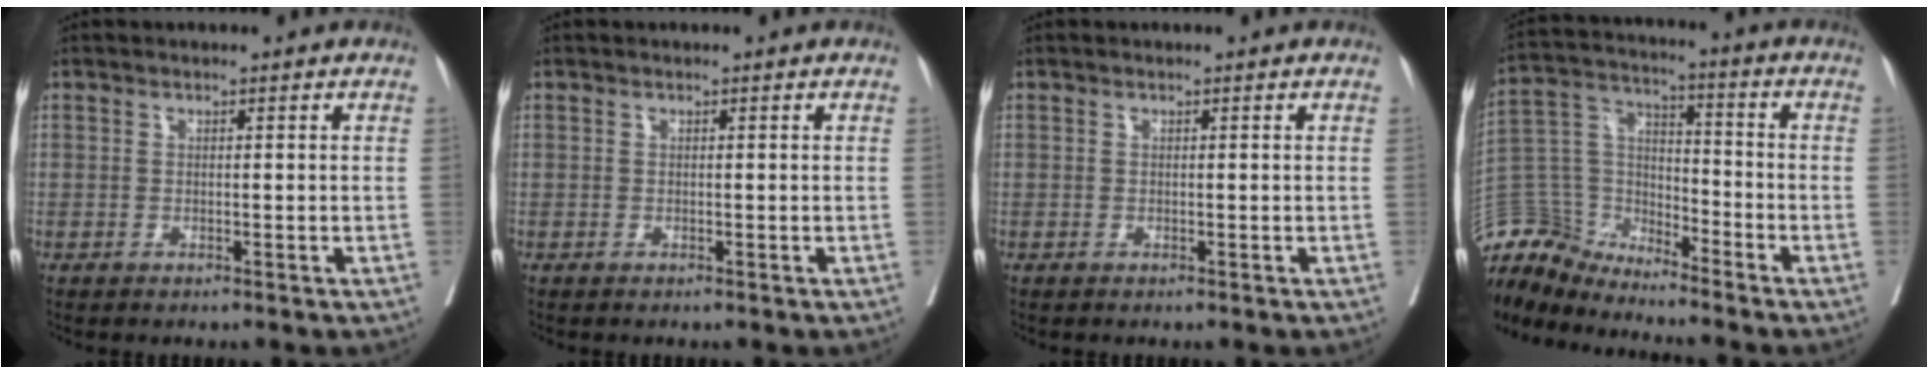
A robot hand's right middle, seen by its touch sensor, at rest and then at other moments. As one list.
[{"total": 0.0}, {"total": 0.0}, {"total": 9.9, "force": [-9.6, 1.9, -0.9], "torque": [0.016, 0.050, -0.194]}]